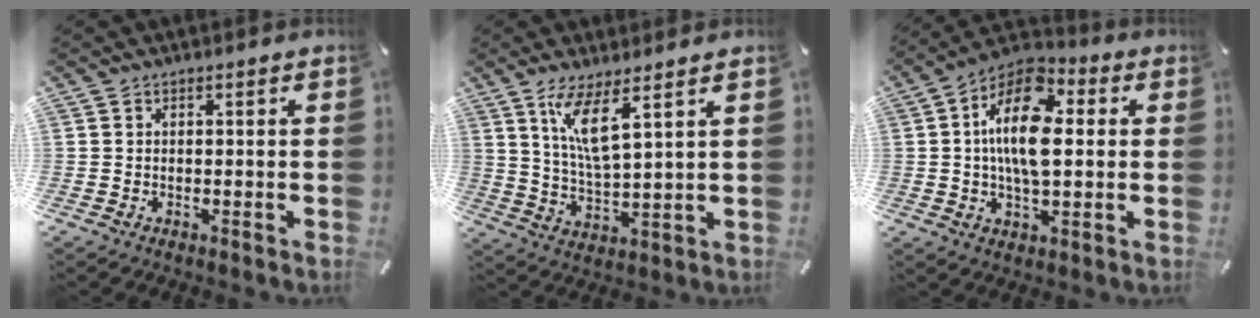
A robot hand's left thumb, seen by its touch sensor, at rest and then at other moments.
{"total": 9.2, "force": [5.9, 1.9, 6.8], "torque": [-0.139, -0.022, 0.105]}
{"total": 15.6, "force": [2.0, 8.5, 12.9], "torque": [-0.264, -0.005, 0.029]}